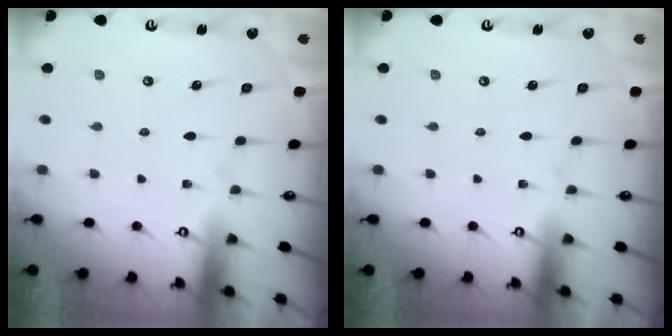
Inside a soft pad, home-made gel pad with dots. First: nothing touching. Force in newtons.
{"total": 0.0}